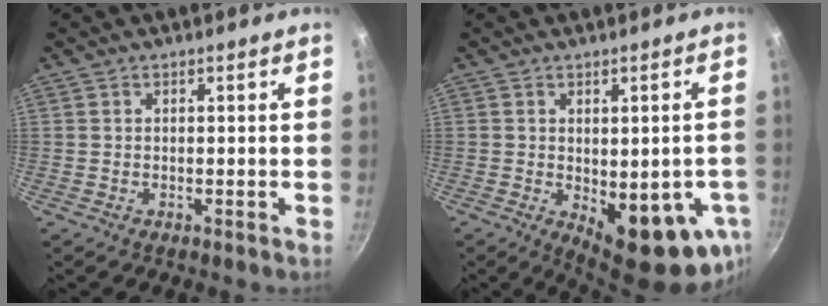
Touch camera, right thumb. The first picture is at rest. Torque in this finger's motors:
{"motor_torque": [-0.22, 0.88, 0.12, -0.05, 0.10]}